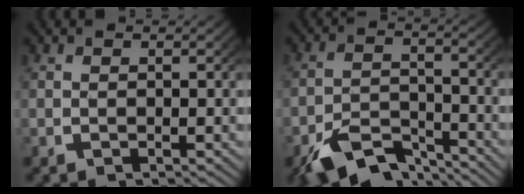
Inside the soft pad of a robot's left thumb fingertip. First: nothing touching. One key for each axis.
{"total": 7.4, "fx": -5.5, "fy": 3.2, "fz": 3.8, "tx": -0.064, "ty": -0.022, "tz": -0.091}